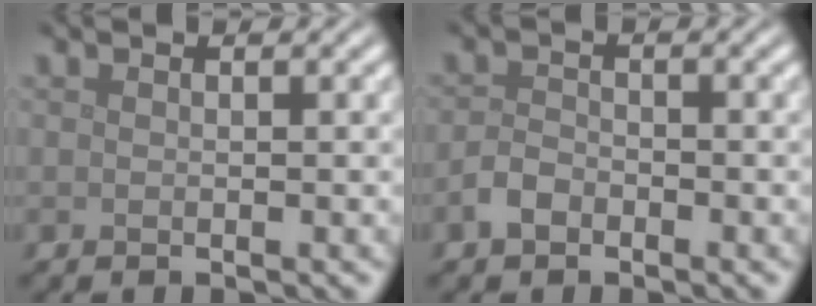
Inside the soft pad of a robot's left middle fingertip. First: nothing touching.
{"total": 1.7, "force": [-1.1, 1.0, 0.8], "torque": [-0.014, 0.003, -0.026]}